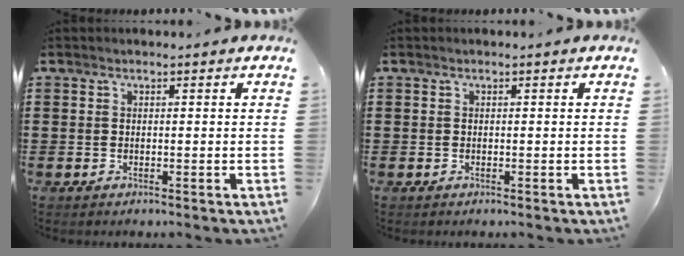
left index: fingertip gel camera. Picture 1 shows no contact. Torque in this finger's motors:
{"motor_torque": [0.00, 0.00, 0.00, 0.00]}